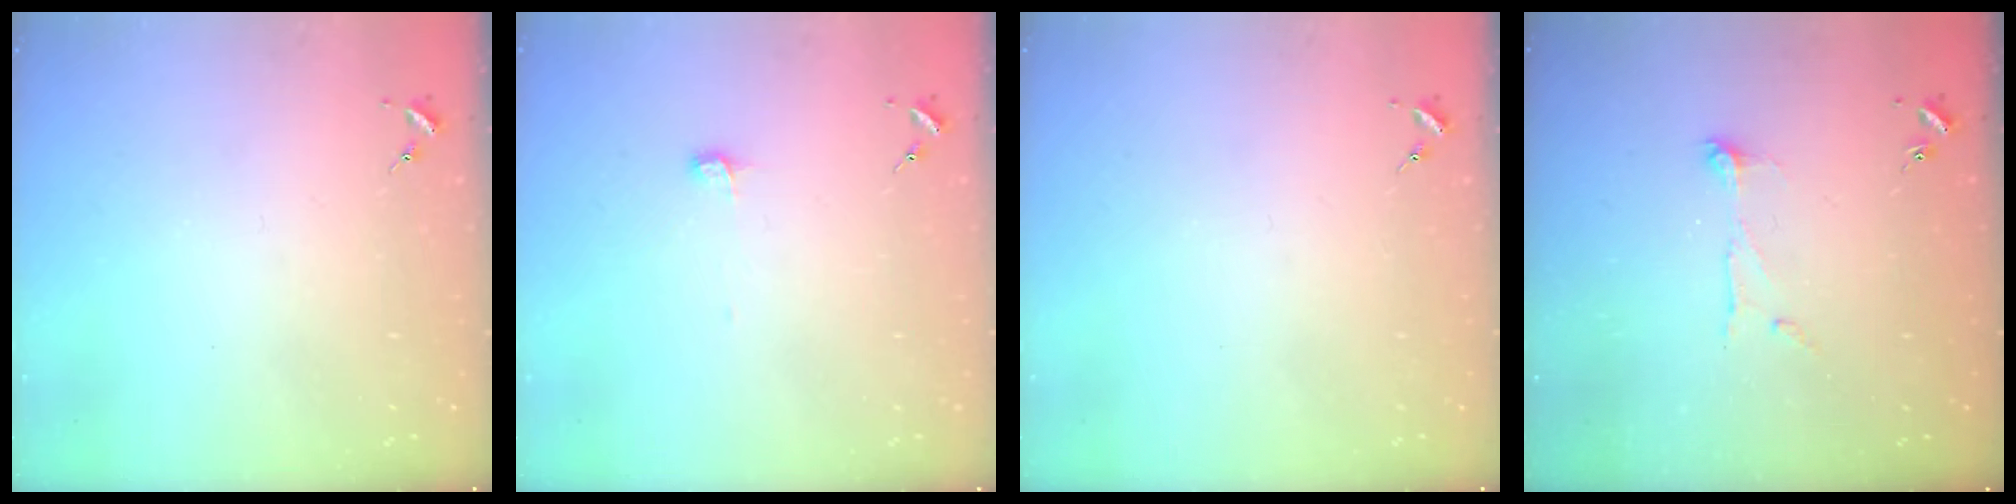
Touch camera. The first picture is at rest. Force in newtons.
{"total": 4.1, "press": 4.0, "slide": 0.4}
{"total": 0.0}
{"total": 6.1, "press": 6.1, "slide": 0.4}